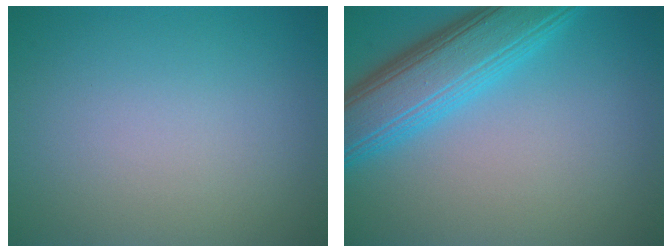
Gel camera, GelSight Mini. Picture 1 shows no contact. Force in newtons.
{"total": 7.3, "press": 7.3, "slide": 0.2}